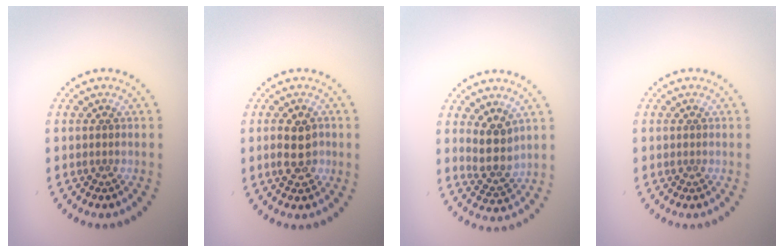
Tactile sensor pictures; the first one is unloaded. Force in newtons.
{"total": 2.9, "press": 2.8, "slide": 0.2}
{"total": 3.0, "press": 2.5, "slide": 1.6}
{"total": 0.0}